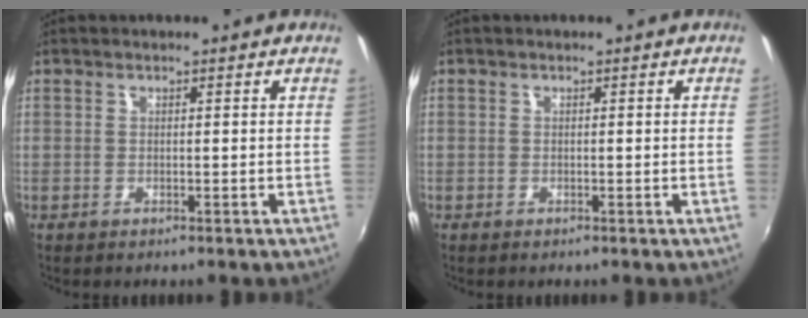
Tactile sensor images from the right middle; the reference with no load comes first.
{"total": 0.0}